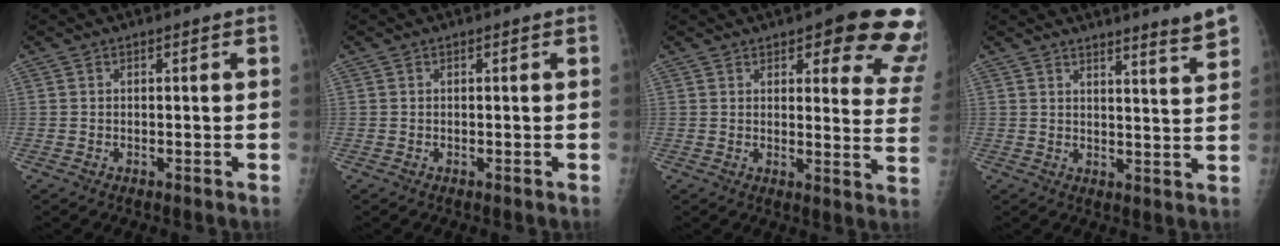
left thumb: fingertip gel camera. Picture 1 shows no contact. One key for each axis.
{"total": 0.0}
{"total": 16.6, "fx": 10.6, "fy": 5.5, "fz": 11.6, "tx": -0.090, "ty": -0.048, "tz": 0.108}
{"total": 5.9, "fx": 4.7, "fy": -0.4, "fz": 3.6, "tx": -0.045, "ty": -0.044, "tz": 0.064}